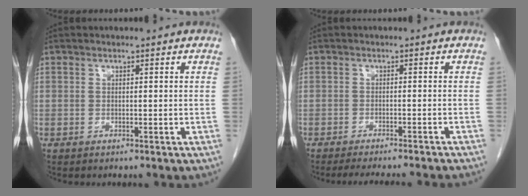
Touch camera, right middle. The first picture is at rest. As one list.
[{"total": 10.2, "force": [-9.2, 0.0, 4.4], "torque": [-0.041, -0.017, -0.116]}]